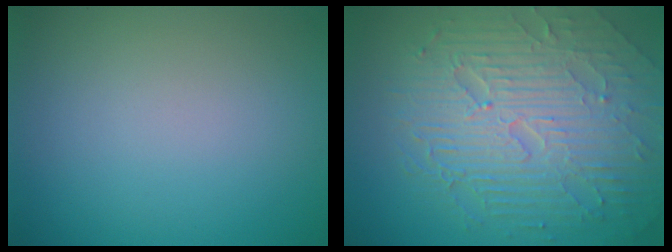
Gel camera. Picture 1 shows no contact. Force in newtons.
{"total": 9.6, "press": 6.4, "slide": 7.1}